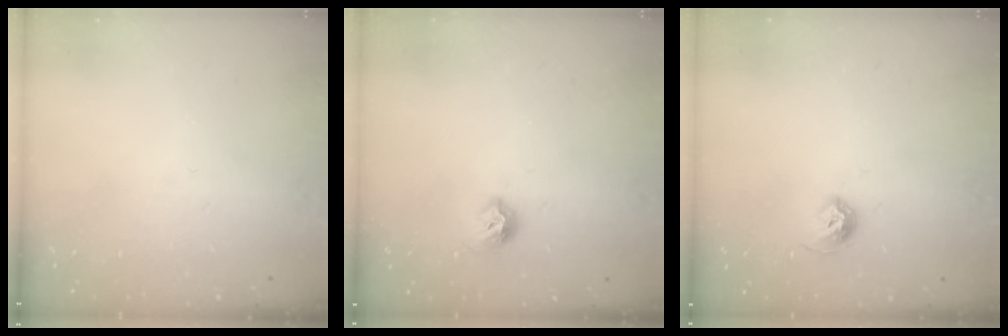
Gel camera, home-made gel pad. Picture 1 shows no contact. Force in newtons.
{"total": 7.0, "press": 6.9, "slide": 1.3}
{"total": 6.9, "press": 6.8, "slide": 1.1}